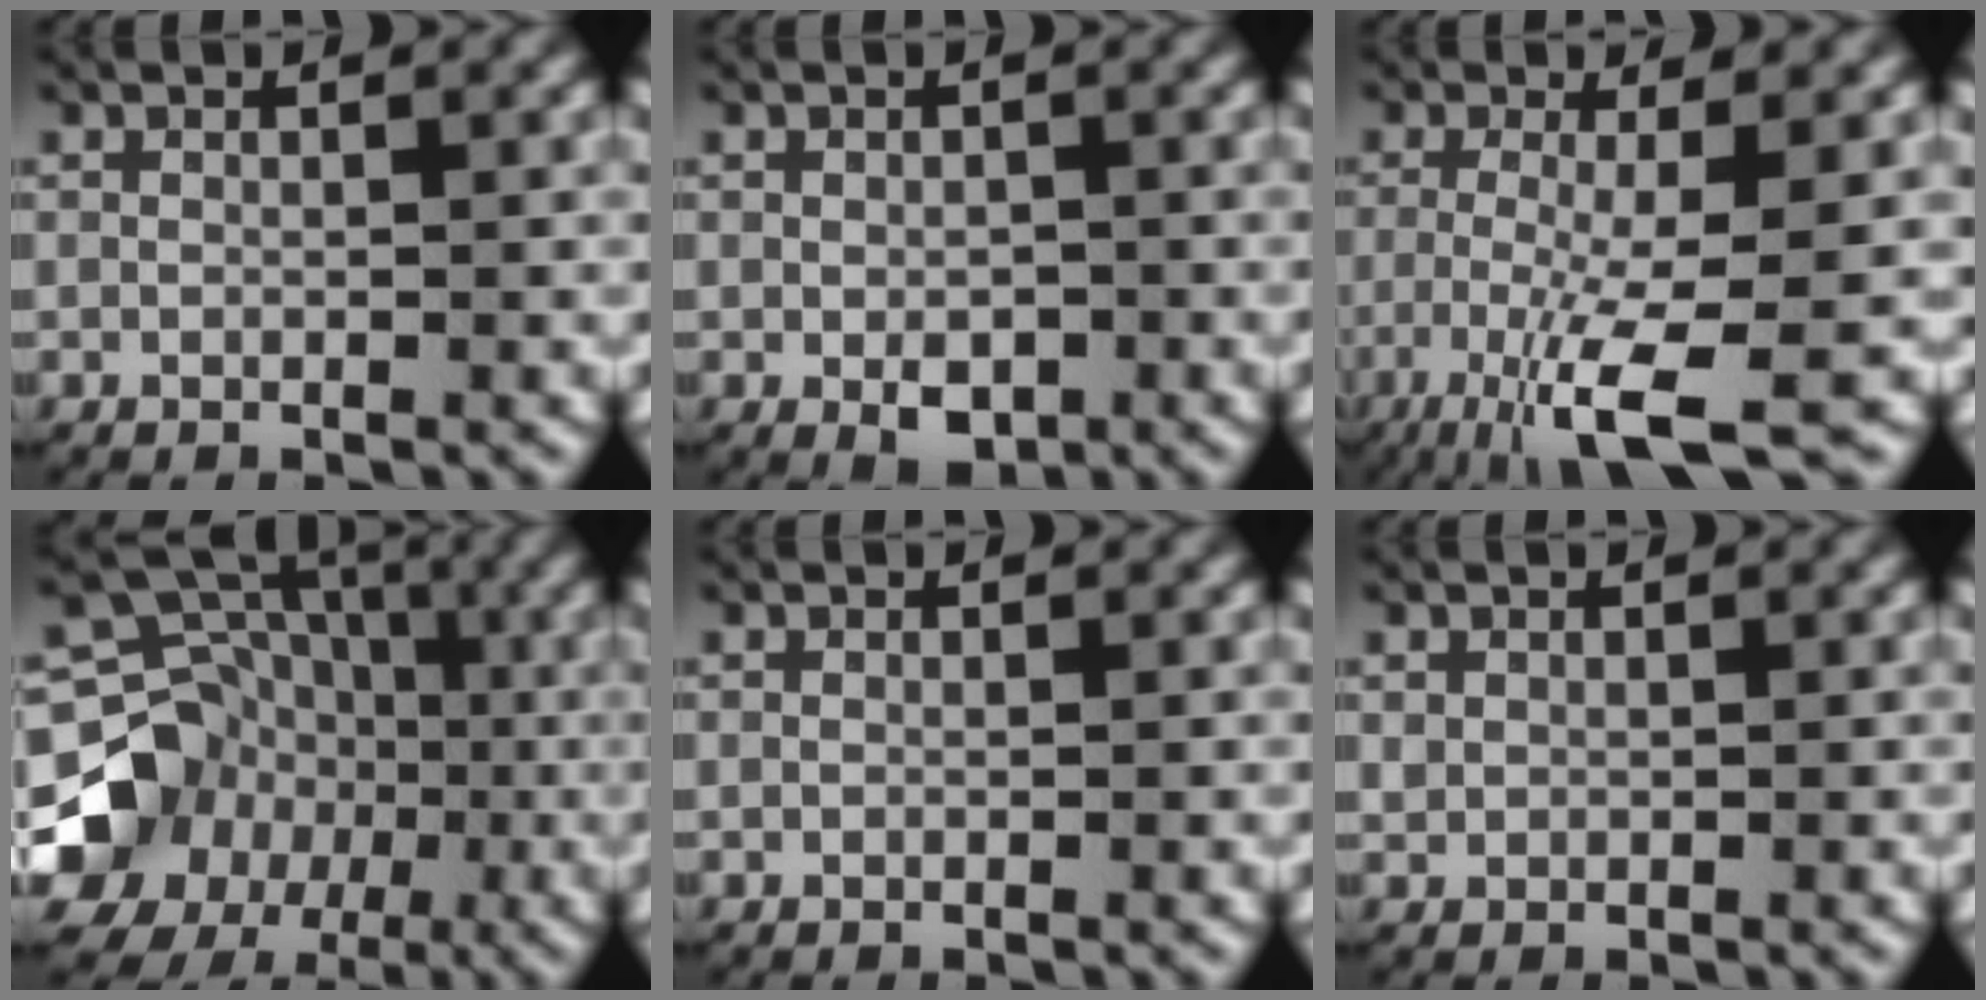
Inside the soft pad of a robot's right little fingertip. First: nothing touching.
{"total": 2.3, "force": [-1.3, 1.3, 1.5], "torque": [-0.020, -0.008, -0.020]}
{"total": 7.9, "force": [-4.7, 1.8, 6.1], "torque": [-0.108, -0.033, -0.058]}
{"total": 11.2, "force": [-1.5, 9.6, 5.4], "torque": [-0.103, -0.033, -0.023]}
{"total": 0.0}
{"total": 0.8, "force": [0.2, 0.7, 0.3], "torque": [-0.006, 0.003, 0.006]}